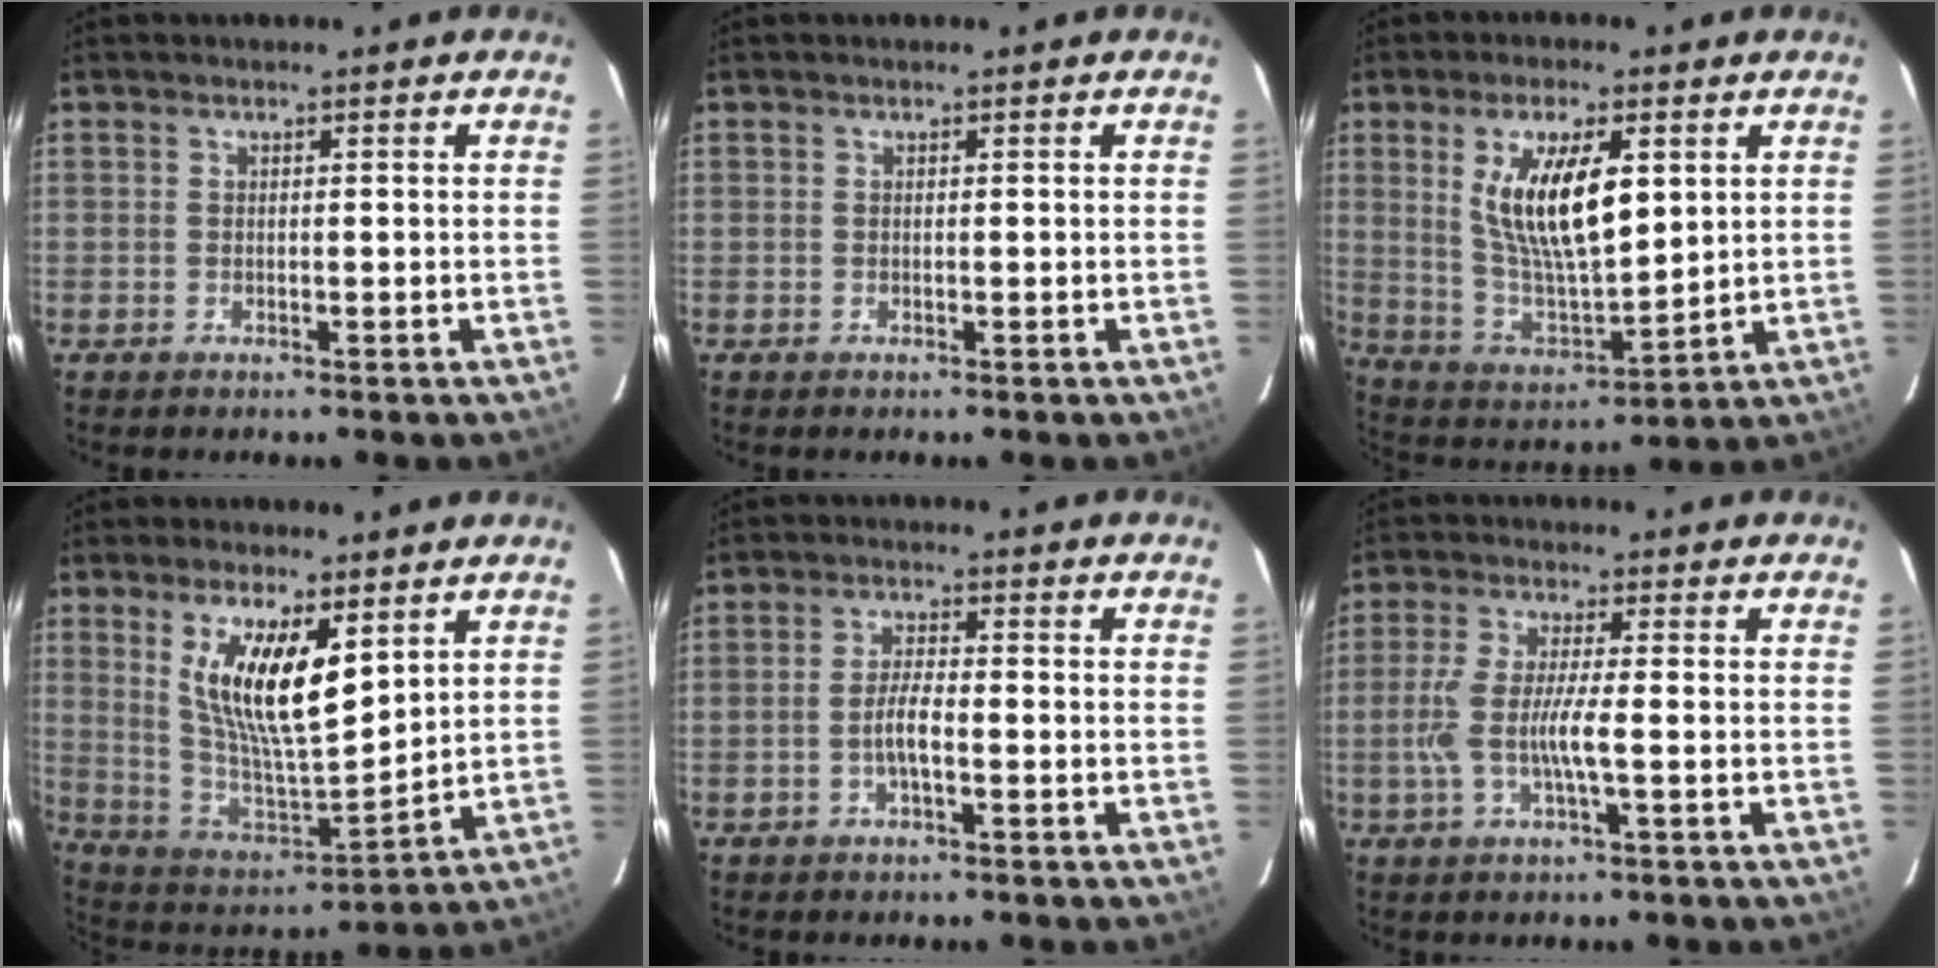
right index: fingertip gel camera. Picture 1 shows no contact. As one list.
[{"total": 0.0}, {"total": 15.1, "force": [4.4, 5.5, 13.4], "torque": [-0.250, -0.004, 0.095]}, {"total": 15.5, "force": [6.5, 5.0, 13.1], "torque": [-0.247, -0.007, 0.132]}, {"total": 3.8, "force": [-1.4, 0.7, 3.4], "torque": [-0.071, 0.004, -0.027]}, {"total": 7.1, "force": [-1.7, 0.5, 6.9], "torque": [-0.144, -0.004, -0.032]}]